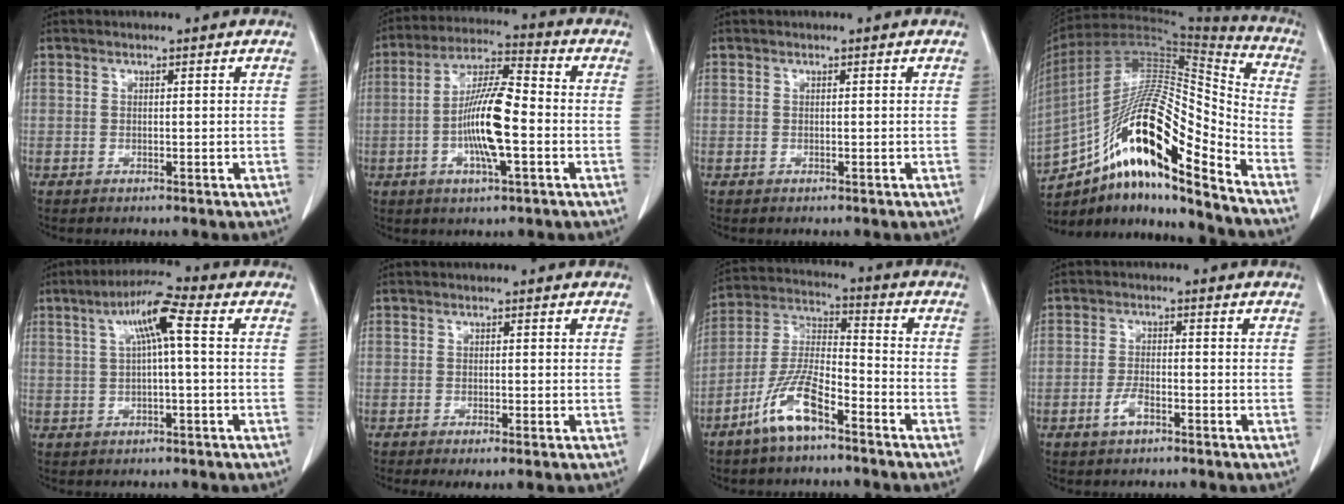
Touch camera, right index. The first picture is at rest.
{"total": 11.6, "force": [-2.3, 1.9, 11.3], "torque": [-0.214, 0.006, -0.044]}
{"total": 0.0}
{"total": 23.0, "force": [-13.8, 3.4, 18.0], "torque": [-0.327, 0.009, -0.243]}
{"total": 6.9, "force": [1.7, 0.6, 6.7], "torque": [-0.123, 0.024, 0.028]}
{"total": 1.5, "force": [-0.7, 0.2, 1.3], "torque": [-0.020, -0.002, -0.010]}
{"total": 10.1, "force": [-6.4, 2.4, 7.5], "torque": [-0.162, -0.004, -0.129]}
{"total": 2.8, "force": [-1.7, 1.0, 2.1], "torque": [-0.041, 0.003, -0.034]}